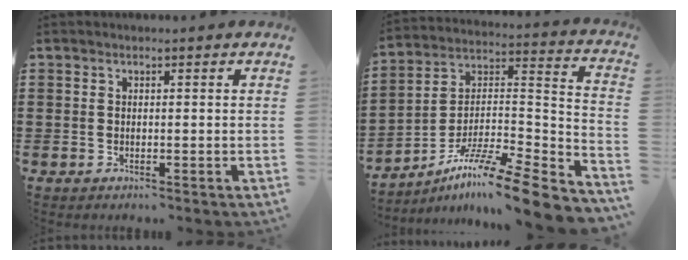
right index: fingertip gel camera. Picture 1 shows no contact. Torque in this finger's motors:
{"motor_torque": [1.09, 1.05, 0.63, 0.21]}